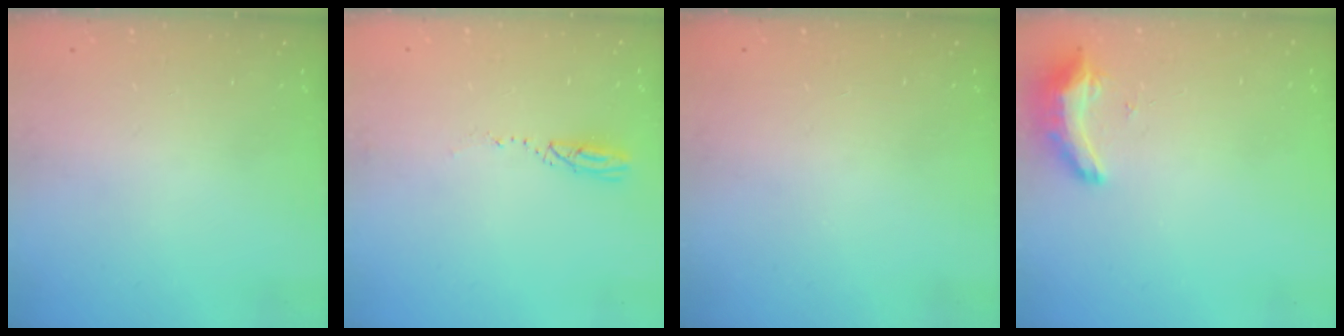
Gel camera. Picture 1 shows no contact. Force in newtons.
{"total": 3.6, "press": 3.1, "slide": 1.7}
{"total": 0.0}
{"total": 8.8, "press": 8.8, "slide": 0.2}